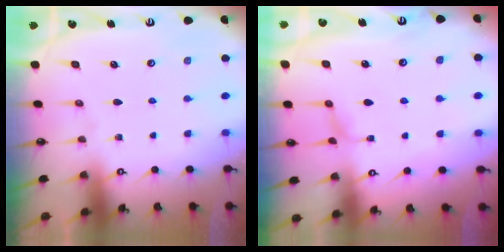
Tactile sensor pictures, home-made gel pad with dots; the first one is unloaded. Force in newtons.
{"total": 1.2, "press": 1.2, "slide": 0.4}